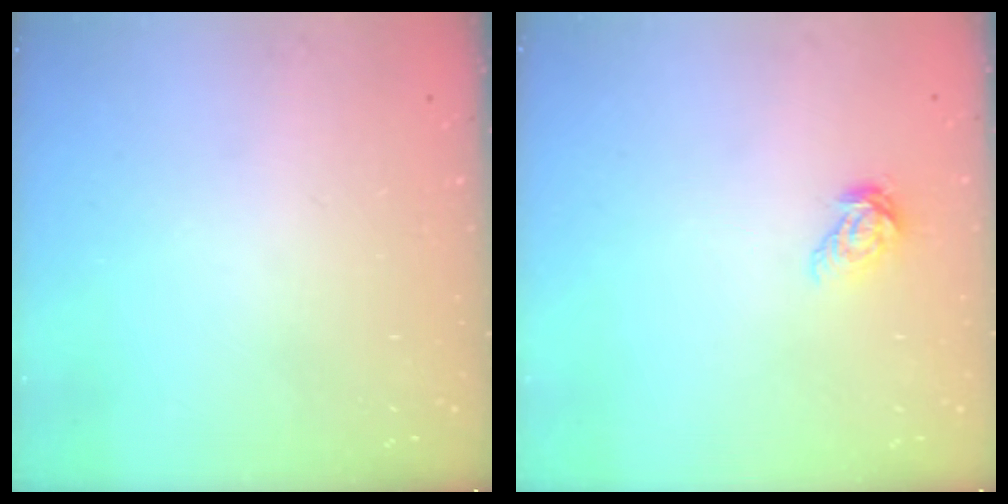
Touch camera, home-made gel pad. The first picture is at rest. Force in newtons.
{"total": 7.0, "press": 7.0, "slide": 0.4}